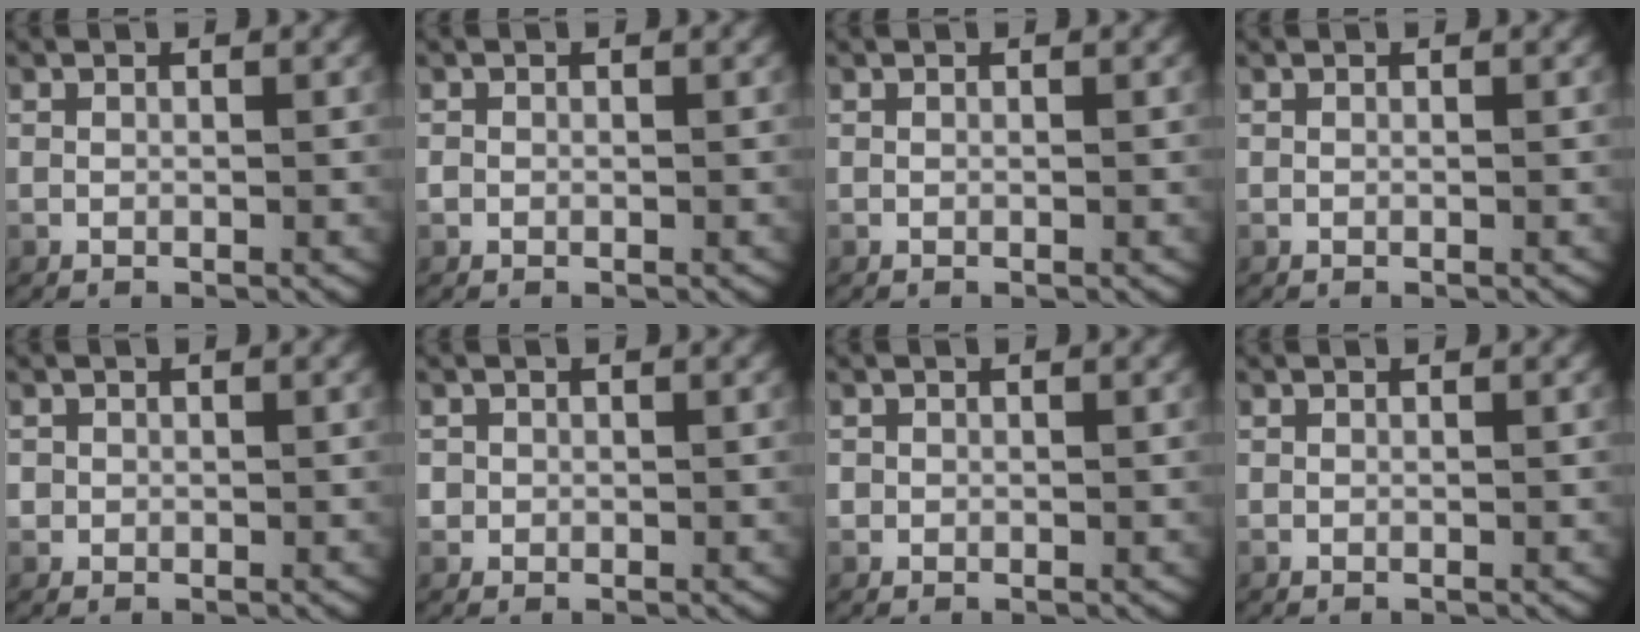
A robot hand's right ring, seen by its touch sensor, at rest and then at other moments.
{"total": 0.6, "force": [-0.2, 0.5, 0.2], "torque": [-0.013, -0.003, -0.001]}
{"total": 0.0}
{"total": 0.0}
{"total": 1.2, "force": [-0.1, 1.2, 0.2], "torque": [-0.014, -0.007, 0.002]}
{"total": 1.6, "force": [-0.1, 1.6, 0.3], "torque": [-0.016, -0.007, 0.001]}
{"total": 0.9, "force": [0.0, 0.9, 0.2], "torque": [-0.012, -0.006, 0.002]}
{"total": 0.0}